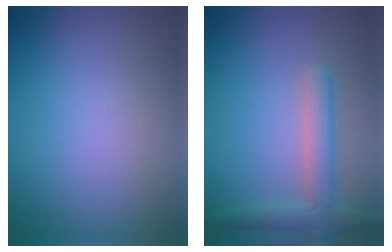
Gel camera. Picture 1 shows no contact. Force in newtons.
{"total": 3.0, "press": 3.0, "slide": 0.1}